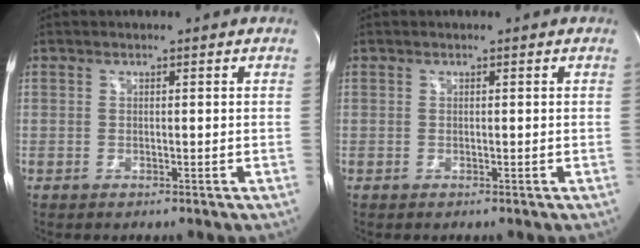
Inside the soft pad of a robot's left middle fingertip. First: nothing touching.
{"total": 0.0}